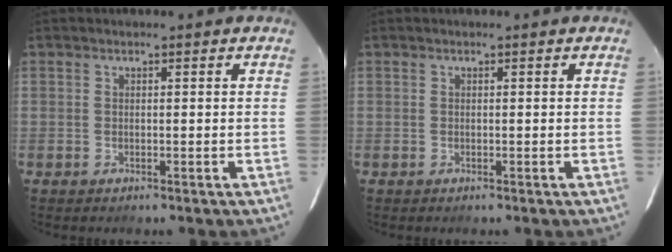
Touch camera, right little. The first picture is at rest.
{"total": 0.0}